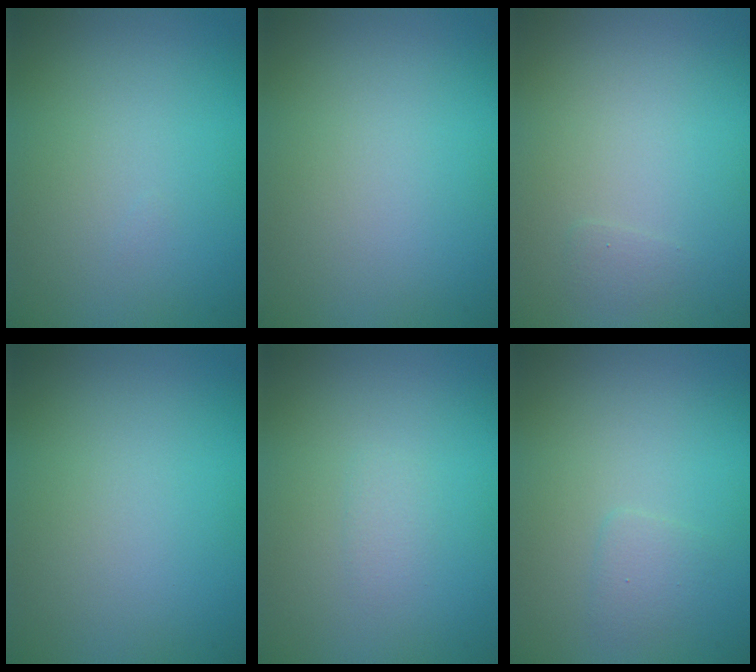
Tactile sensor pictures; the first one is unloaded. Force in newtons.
{"total": 0.0}
{"total": 0.5, "press": 0.5, "slide": 0.0}
{"total": 0.0}
{"total": 0.7, "press": 0.6, "slide": 0.2}
{"total": 1.1, "press": 1.1, "slide": 0.1}